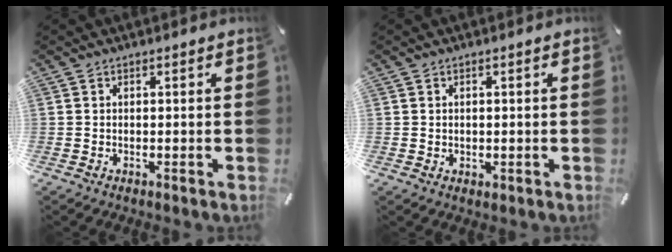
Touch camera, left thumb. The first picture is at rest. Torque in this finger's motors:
{"motor_torque": [-0.10, -0.05, -0.07, -0.01, 0.05]}